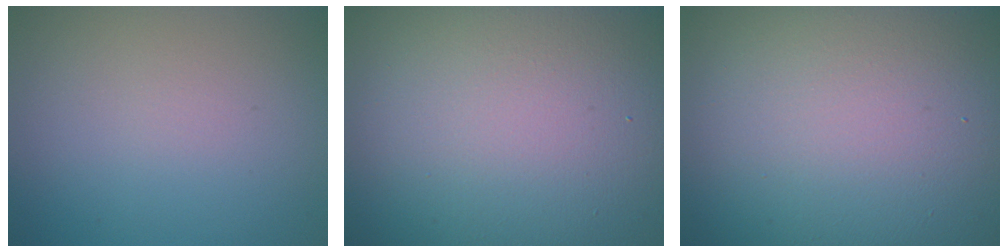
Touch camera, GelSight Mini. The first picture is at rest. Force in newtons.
{"total": 24.5, "press": 24.5, "slide": 1.0}
{"total": 23.5, "press": 23.4, "slide": 1.6}